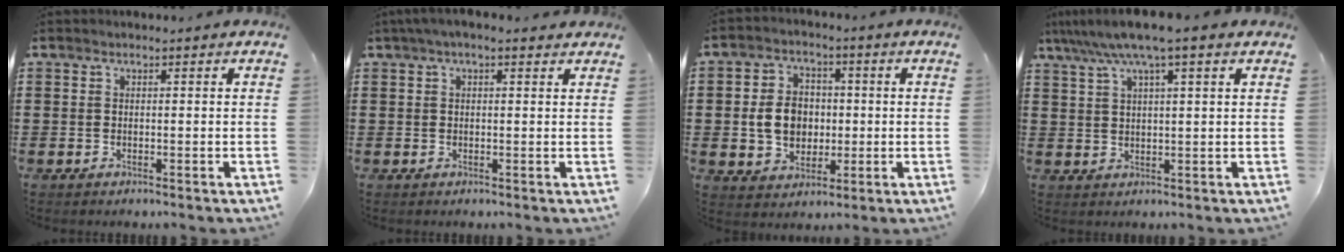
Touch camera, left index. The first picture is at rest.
{"total": 2.1, "force": [1.2, 0.6, 1.6], "torque": [-0.034, 0.006, 0.021]}
{"total": 7.2, "force": [-0.3, 5.8, 4.3], "torque": [-0.100, 0.008, -0.010]}
{"total": 6.4, "force": [4.3, 0.1, 4.8], "torque": [-0.103, -0.006, 0.073]}